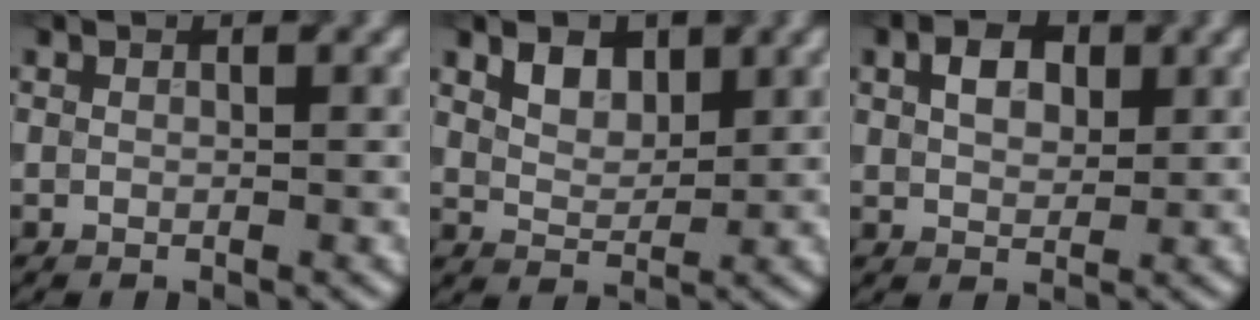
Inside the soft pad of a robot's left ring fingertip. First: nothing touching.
{"total": 2.7, "force": [1.5, 1.7, 1.5], "torque": [-0.030, 0.000, 0.028]}
{"total": 3.3, "force": [1.0, 2.2, 2.2], "torque": [-0.041, 0.006, 0.016]}